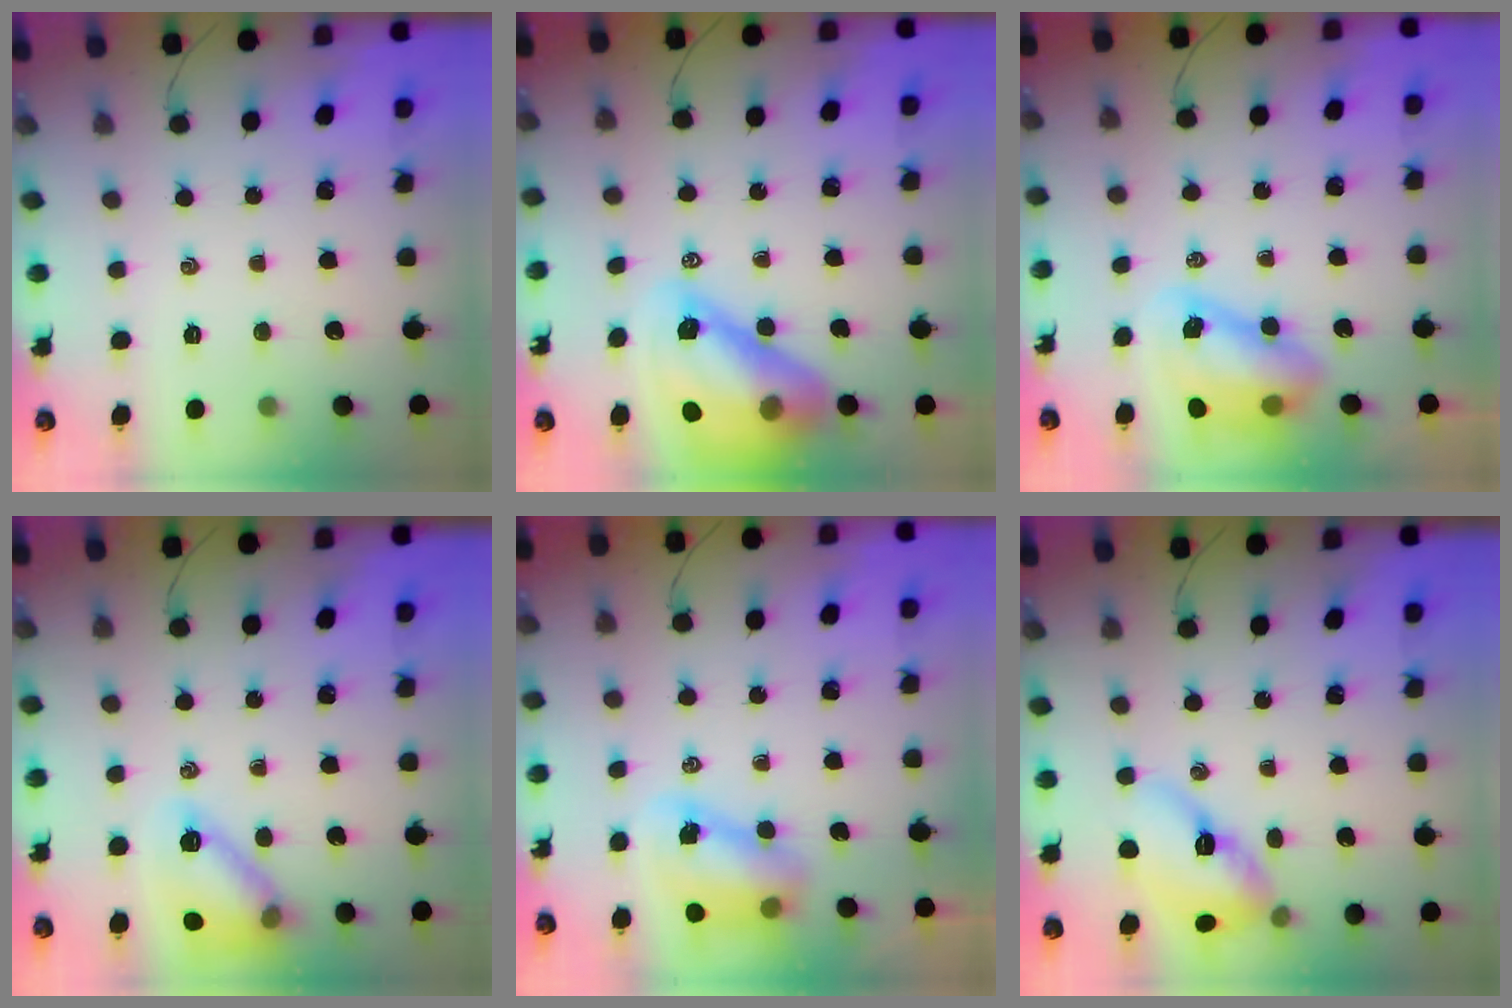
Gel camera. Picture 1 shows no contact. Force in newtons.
{"total": 18.0, "press": 17.2, "slide": 5.2}
{"total": 9.0, "press": 8.8, "slide": 2.1}
{"total": 14.2, "press": 14.2, "slide": 0.9}
{"total": 7.7, "press": 7.5, "slide": 1.3}
{"total": 15.0, "press": 14.8, "slide": 2.2}